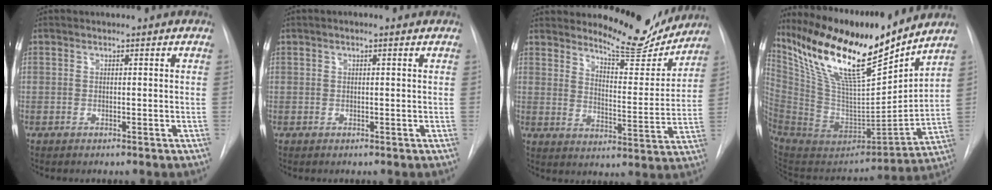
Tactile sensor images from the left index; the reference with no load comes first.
{"total": 1.7, "force": [1.0, 0.4, 1.3], "torque": [-0.027, 0.008, 0.013]}
{"total": 11.6, "force": [11.1, 2.0, 2.6], "torque": [-0.034, -0.038, 0.154]}
{"total": 24.6, "force": [19.3, 2.9, 14.9], "torque": [-0.276, -0.033, 0.348]}